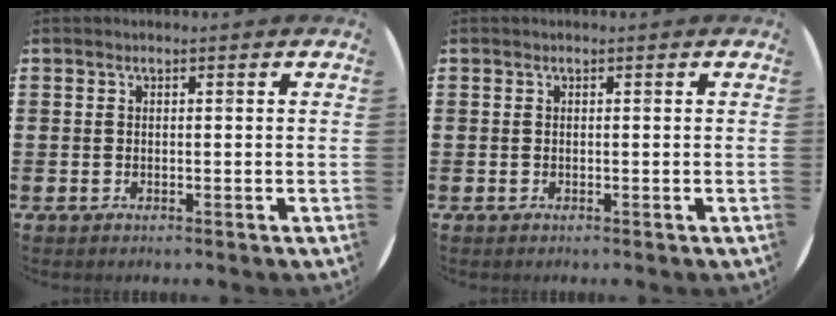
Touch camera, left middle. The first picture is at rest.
{"total": 0.0}